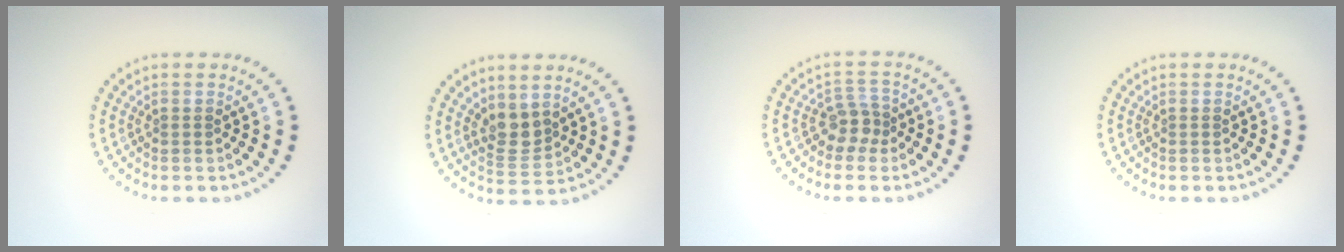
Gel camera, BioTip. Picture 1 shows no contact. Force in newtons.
{"total": 2.6, "press": 2.1, "slide": 1.4}
{"total": 2.3, "press": 1.7, "slide": 1.4}
{"total": 0.0}